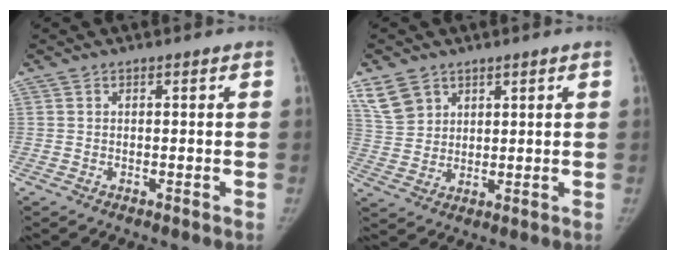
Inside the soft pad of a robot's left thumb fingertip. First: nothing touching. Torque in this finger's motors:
{"motor_torque": [2.49, 2.00, 1.20, -0.66, 0.08]}